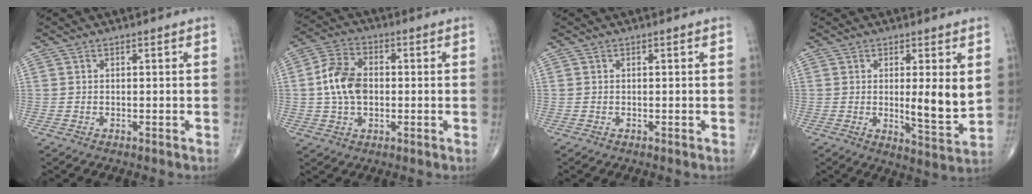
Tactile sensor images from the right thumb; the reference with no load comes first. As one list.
[{"total": 9.4, "force": [0.0, 6.2, 7.0], "torque": [-0.129, 0.016, -0.007]}, {"total": 0.0}, {"total": 8.1, "force": [1.3, 2.0, 7.8], "torque": [-0.111, -0.027, 0.024]}]